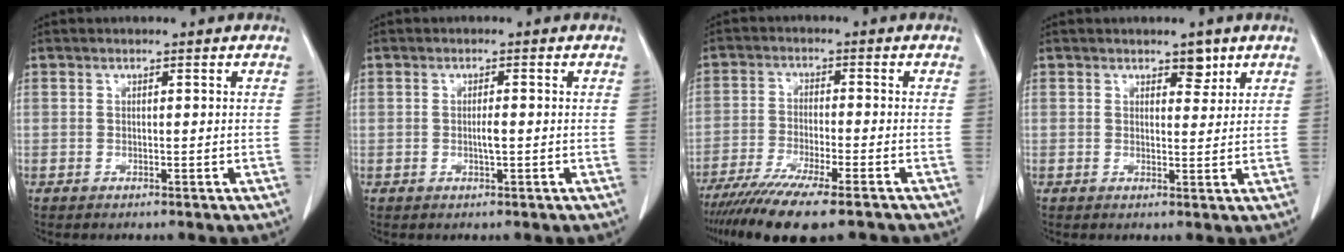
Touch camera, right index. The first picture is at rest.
{"total": 1.6, "force": [-0.2, 0.2, 1.5], "torque": [-0.031, 0.000, -0.004]}
{"total": 13.5, "force": [-10.5, 1.3, 8.4], "torque": [-0.144, -0.033, -0.170]}
{"total": 2.4, "force": [1.6, 1.2, 1.2], "torque": [-0.012, -0.004, 0.024]}